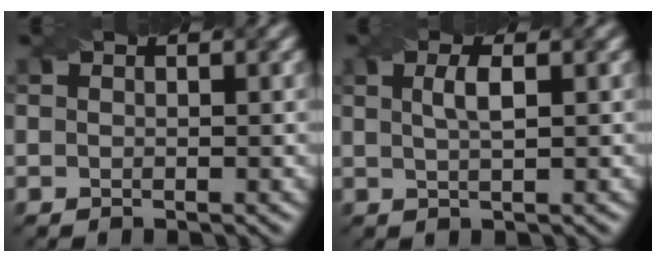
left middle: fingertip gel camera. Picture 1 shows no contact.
{"total": 1.7, "force": [0.1, 0.4, 1.7], "torque": [-0.034, 0.011, 0.010]}